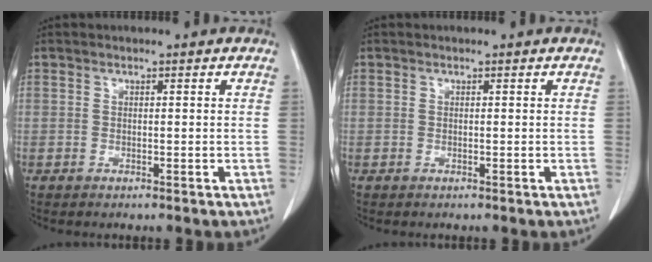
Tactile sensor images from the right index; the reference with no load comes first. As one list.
[{"total": 0.0}]